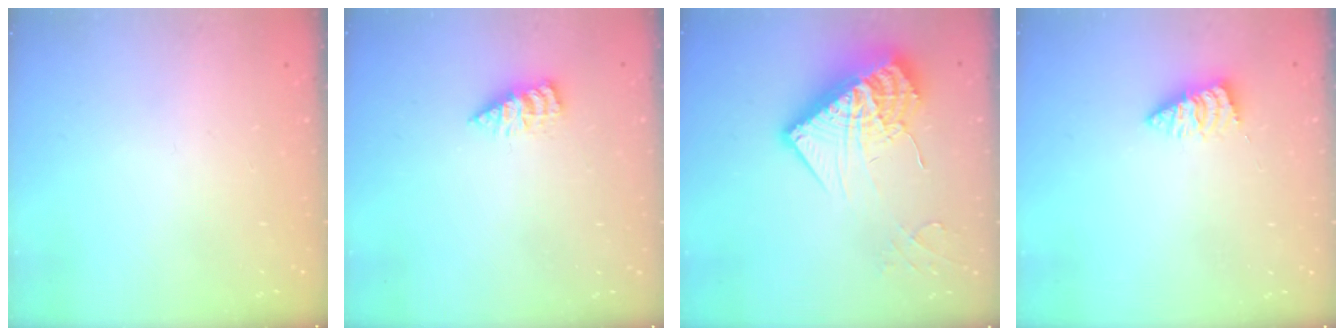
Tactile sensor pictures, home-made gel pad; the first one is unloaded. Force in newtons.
{"total": 2.9, "press": 2.8, "slide": 0.4}
{"total": 19.0, "press": 18.9, "slide": 1.8}
{"total": 2.0, "press": 2.0, "slide": 0.2}